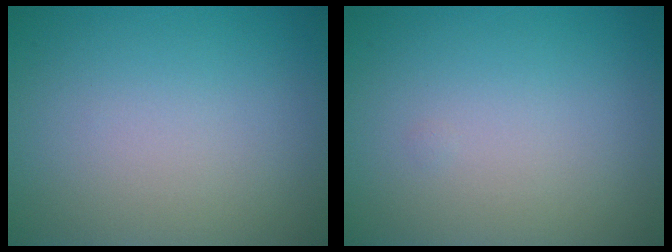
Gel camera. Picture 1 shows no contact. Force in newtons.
{"total": 0.0}